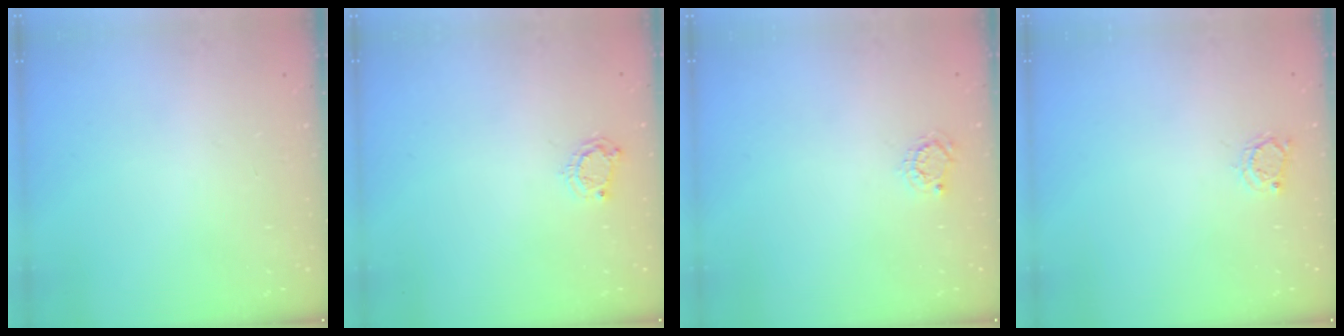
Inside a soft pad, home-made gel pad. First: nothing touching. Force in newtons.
{"total": 4.8, "press": 4.8, "slide": 0.3}
{"total": 2.5, "press": 2.5, "slide": 0.4}
{"total": 2.9, "press": 2.8, "slide": 0.4}